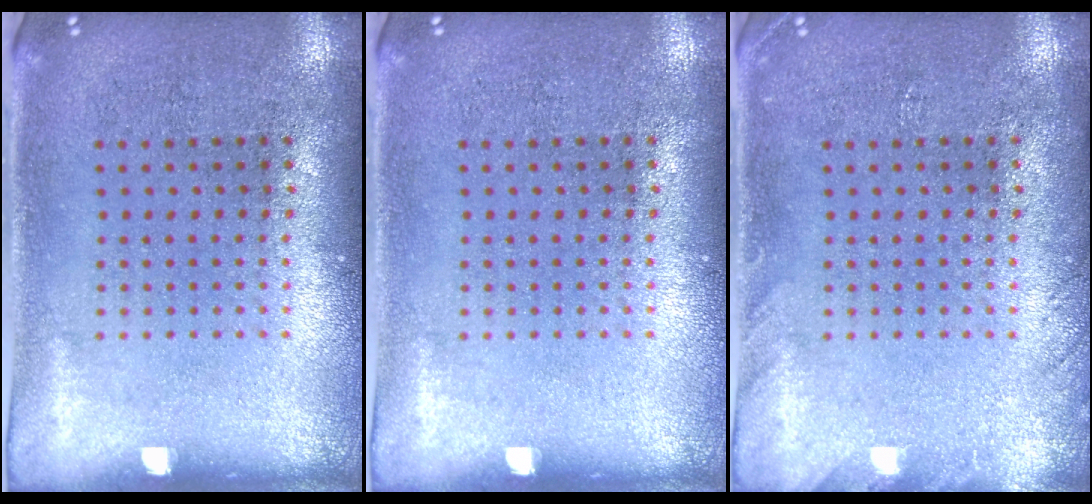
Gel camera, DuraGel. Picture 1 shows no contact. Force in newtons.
{"total": 0.0}
{"total": 1.2, "press": 1.2, "slide": 0.1}